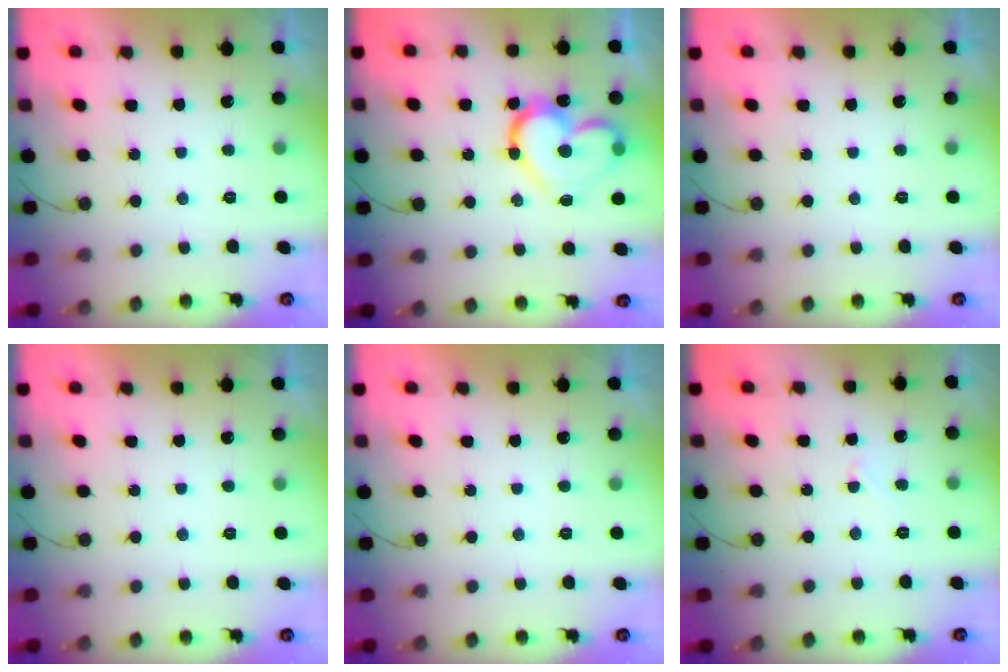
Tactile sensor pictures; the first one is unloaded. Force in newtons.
{"total": 16.1, "press": 16.0, "slide": 1.5}
{"total": 0.0}
{"total": 1.9, "press": 1.9, "slide": 0.1}
{"total": 1.9, "press": 1.9, "slide": 0.1}
{"total": 2.6, "press": 2.5, "slide": 0.2}